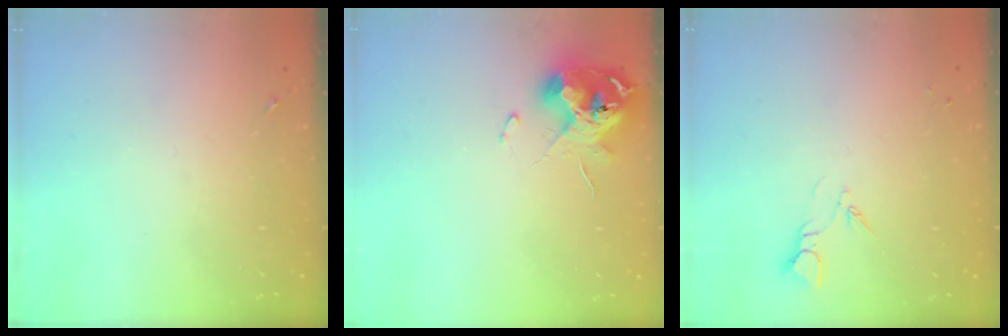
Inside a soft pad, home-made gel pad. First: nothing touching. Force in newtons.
{"total": 11.2, "press": 11.2, "slide": 1.3}
{"total": 3.2, "press": 3.1, "slide": 0.3}